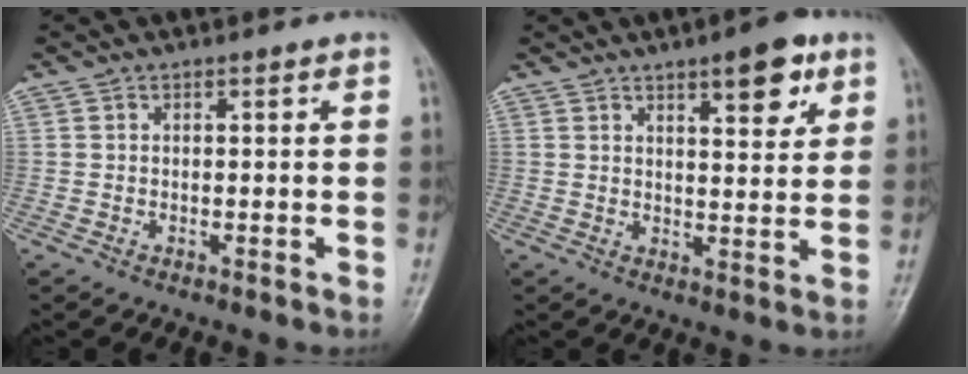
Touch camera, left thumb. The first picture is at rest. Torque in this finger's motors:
{"motor_torque": [0.27, 0.27, 0.12, -0.32, 0.10]}